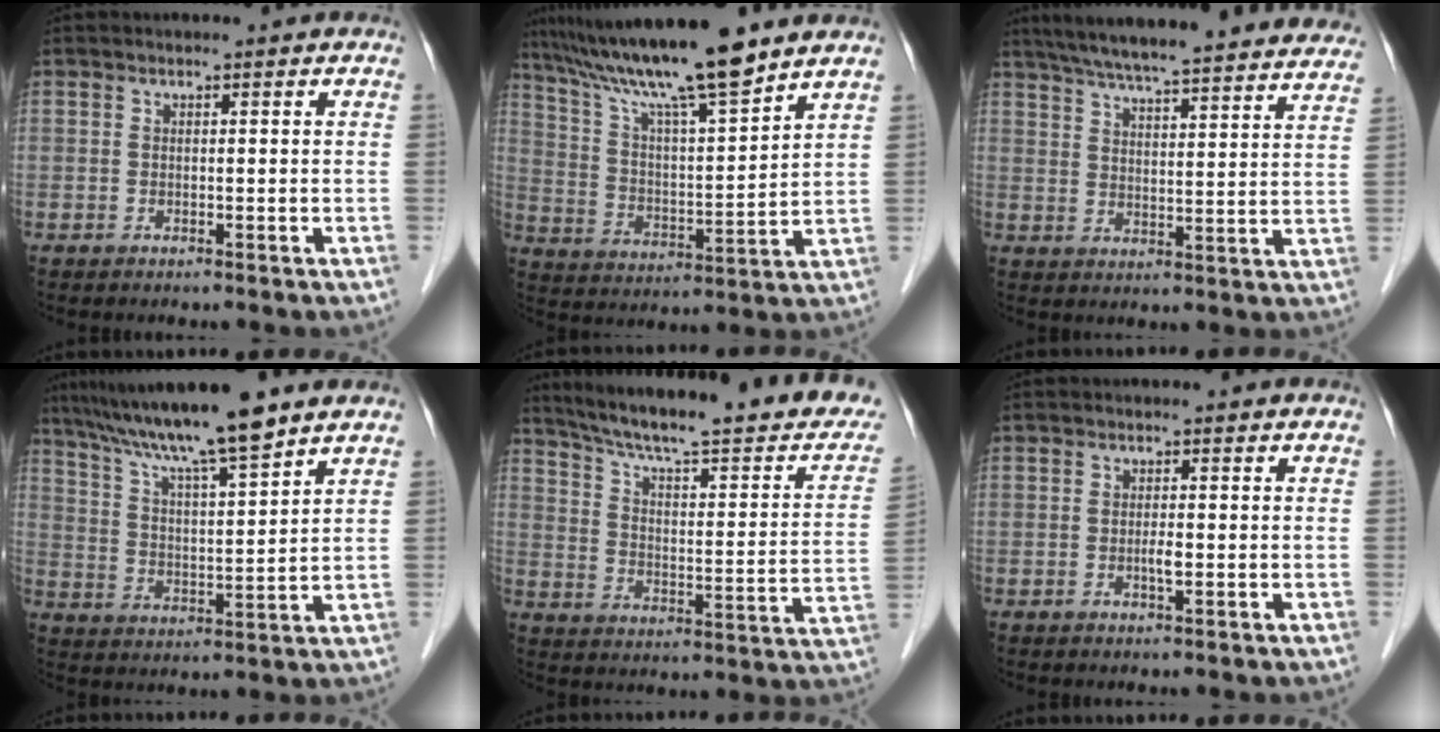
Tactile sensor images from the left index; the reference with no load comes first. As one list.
[{"total": 16.0, "force": [13.2, 0.0, 9.1], "torque": [-0.160, 0.005, 0.232]}, {"total": 31.7, "force": [26.8, 4.9, 16.2], "torque": [-0.250, -0.036, 0.334]}, {"total": 13.2, "force": [10.8, -0.5, 7.7], "torque": [-0.138, 0.015, 0.187]}, {"total": 26.7, "force": [22.2, 3.3, 14.5], "torque": [-0.217, -0.029, 0.294]}, {"total": 1.3, "force": [-0.3, 0.2, 1.3], "torque": [-0.027, -0.001, -0.005]}]